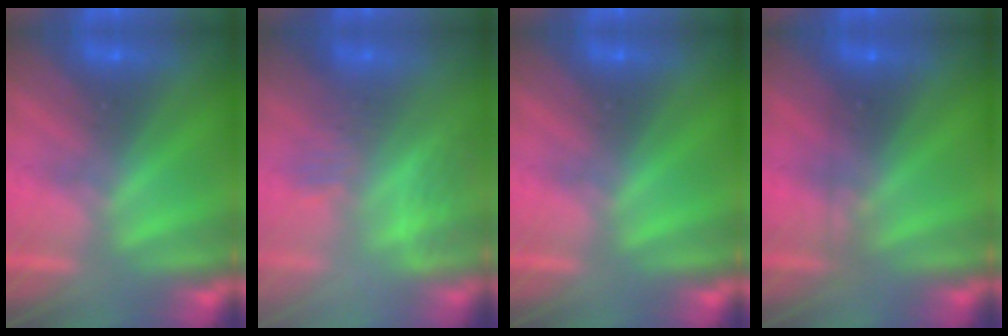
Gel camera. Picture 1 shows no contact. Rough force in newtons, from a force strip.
{"total": 2.9}
{"total": 0.0}
{"total": 2.3}